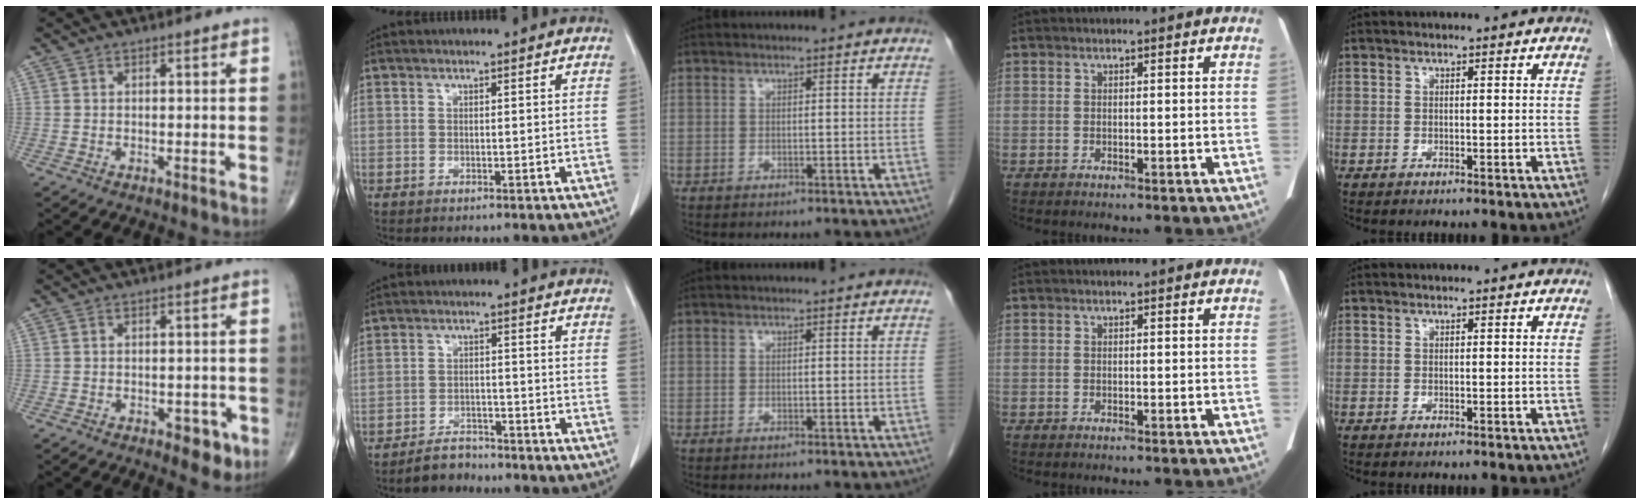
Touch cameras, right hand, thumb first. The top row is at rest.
{"thumb": {"total": 4.3, "force": [-2.0, 2.3, 3.0], "torque": [-0.020, 0.004, -0.024]}, "index": {"total": 3.8, "force": [-3.5, 1.6, 0.3], "torque": [-0.010, 0.002, -0.058]}}